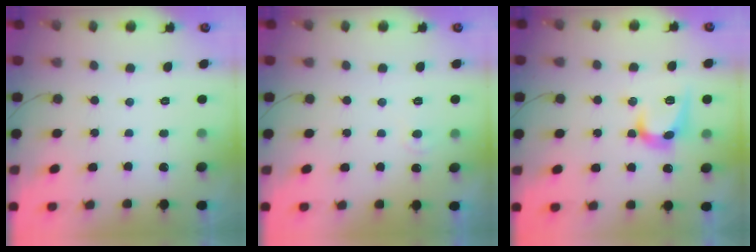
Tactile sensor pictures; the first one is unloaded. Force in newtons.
{"total": 4.0, "press": 3.9, "slide": 0.4}
{"total": 11.1, "press": 11.1, "slide": 0.6}